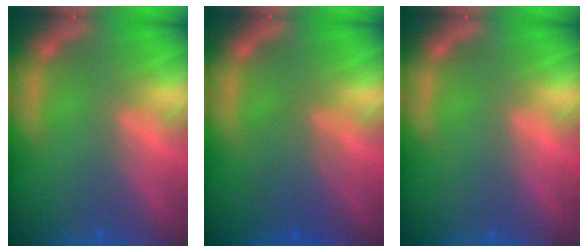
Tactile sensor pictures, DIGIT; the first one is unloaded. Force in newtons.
{"total": 3.6}
{"total": 0.0}